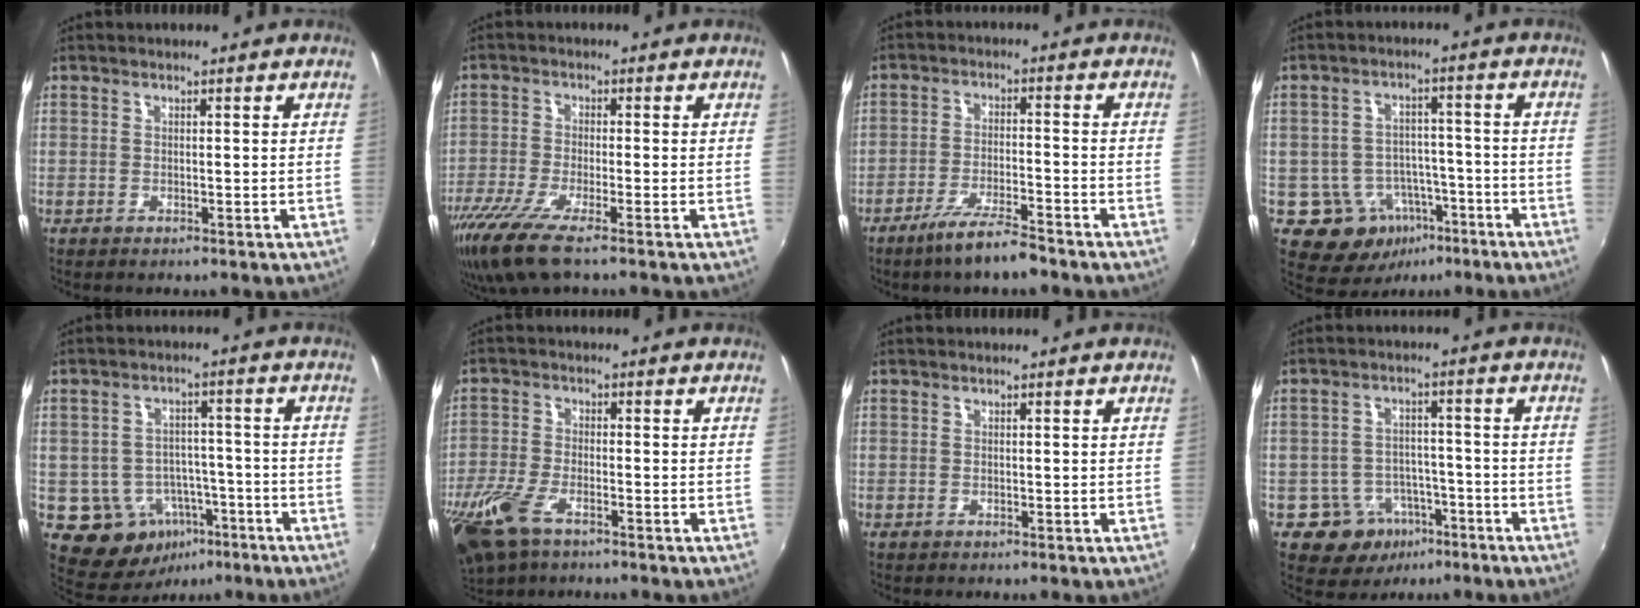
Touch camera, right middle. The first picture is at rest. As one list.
[{"total": 9.6, "force": [-6.6, 1.4, 6.8], "torque": [-0.163, -0.037, -0.126]}, {"total": 7.7, "force": [-6.0, 0.9, 4.8], "torque": [-0.104, -0.007, -0.104]}, {"total": 10.0, "force": [-4.8, 8.1, 3.1], "torque": [-0.067, 0.023, -0.049]}, {"total": 10.3, "force": [-4.7, 8.4, 3.5], "torque": [-0.076, 0.024, -0.042]}, {"total": 12.3, "force": [-7.4, 5.6, 8.0], "torque": [-0.202, -0.034, -0.149]}, {"total": 0.0}, {"total": 8.4, "force": [-4.8, 6.7, 1.8], "torque": [-0.038, 0.024, -0.057]}]